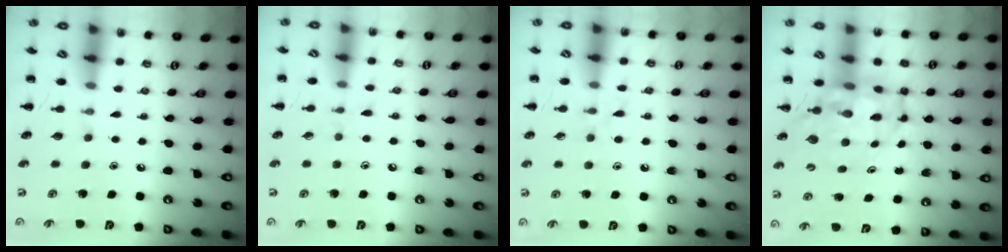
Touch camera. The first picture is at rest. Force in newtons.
{"total": 3.9, "press": 3.6, "slide": 1.7}
{"total": 5.2, "press": 4.7, "slide": 2.2}
{"total": 7.2, "press": 6.9, "slide": 2.0}